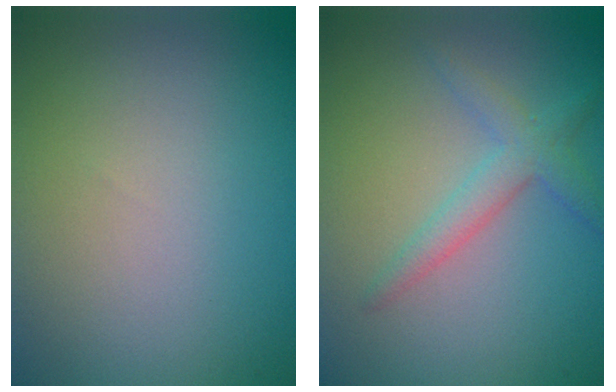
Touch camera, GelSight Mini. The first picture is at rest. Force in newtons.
{"total": 2.5, "press": 2.5, "slide": 0.1}